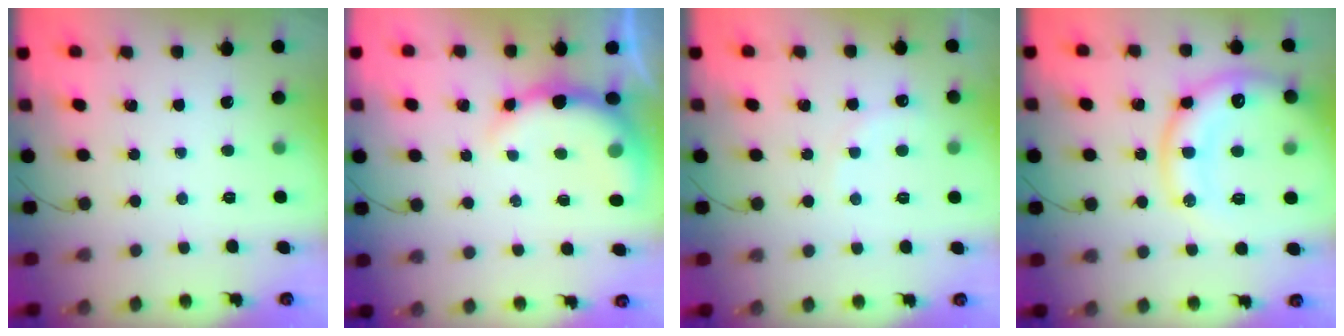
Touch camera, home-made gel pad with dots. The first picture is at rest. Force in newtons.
{"total": 8.9, "press": 8.7, "slide": 1.8}
{"total": 7.6, "press": 7.4, "slide": 1.9}
{"total": 18.5, "press": 18.3, "slide": 2.7}